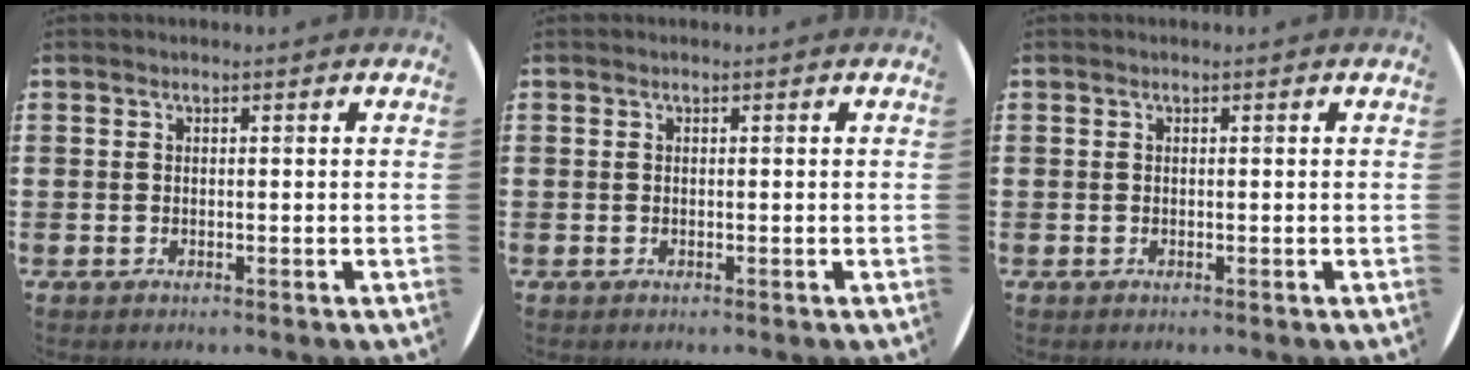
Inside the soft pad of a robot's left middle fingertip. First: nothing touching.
{"total": 0.0}
{"total": 0.0}